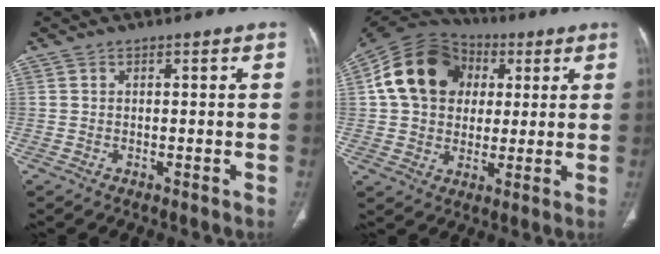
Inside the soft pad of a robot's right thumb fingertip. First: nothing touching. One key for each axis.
{"total": 17.1, "fx": 3.7, "fy": 13.6, "fz": 9.7, "tx": -0.162, "ty": 0.016, "tz": 0.059}